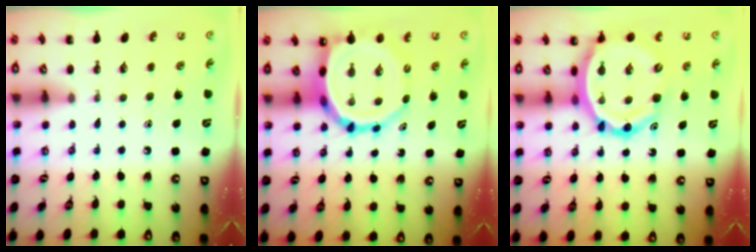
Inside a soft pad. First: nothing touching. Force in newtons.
{"total": 12.1, "press": 11.6, "slide": 3.5}
{"total": 16.6, "press": 16.0, "slide": 4.4}